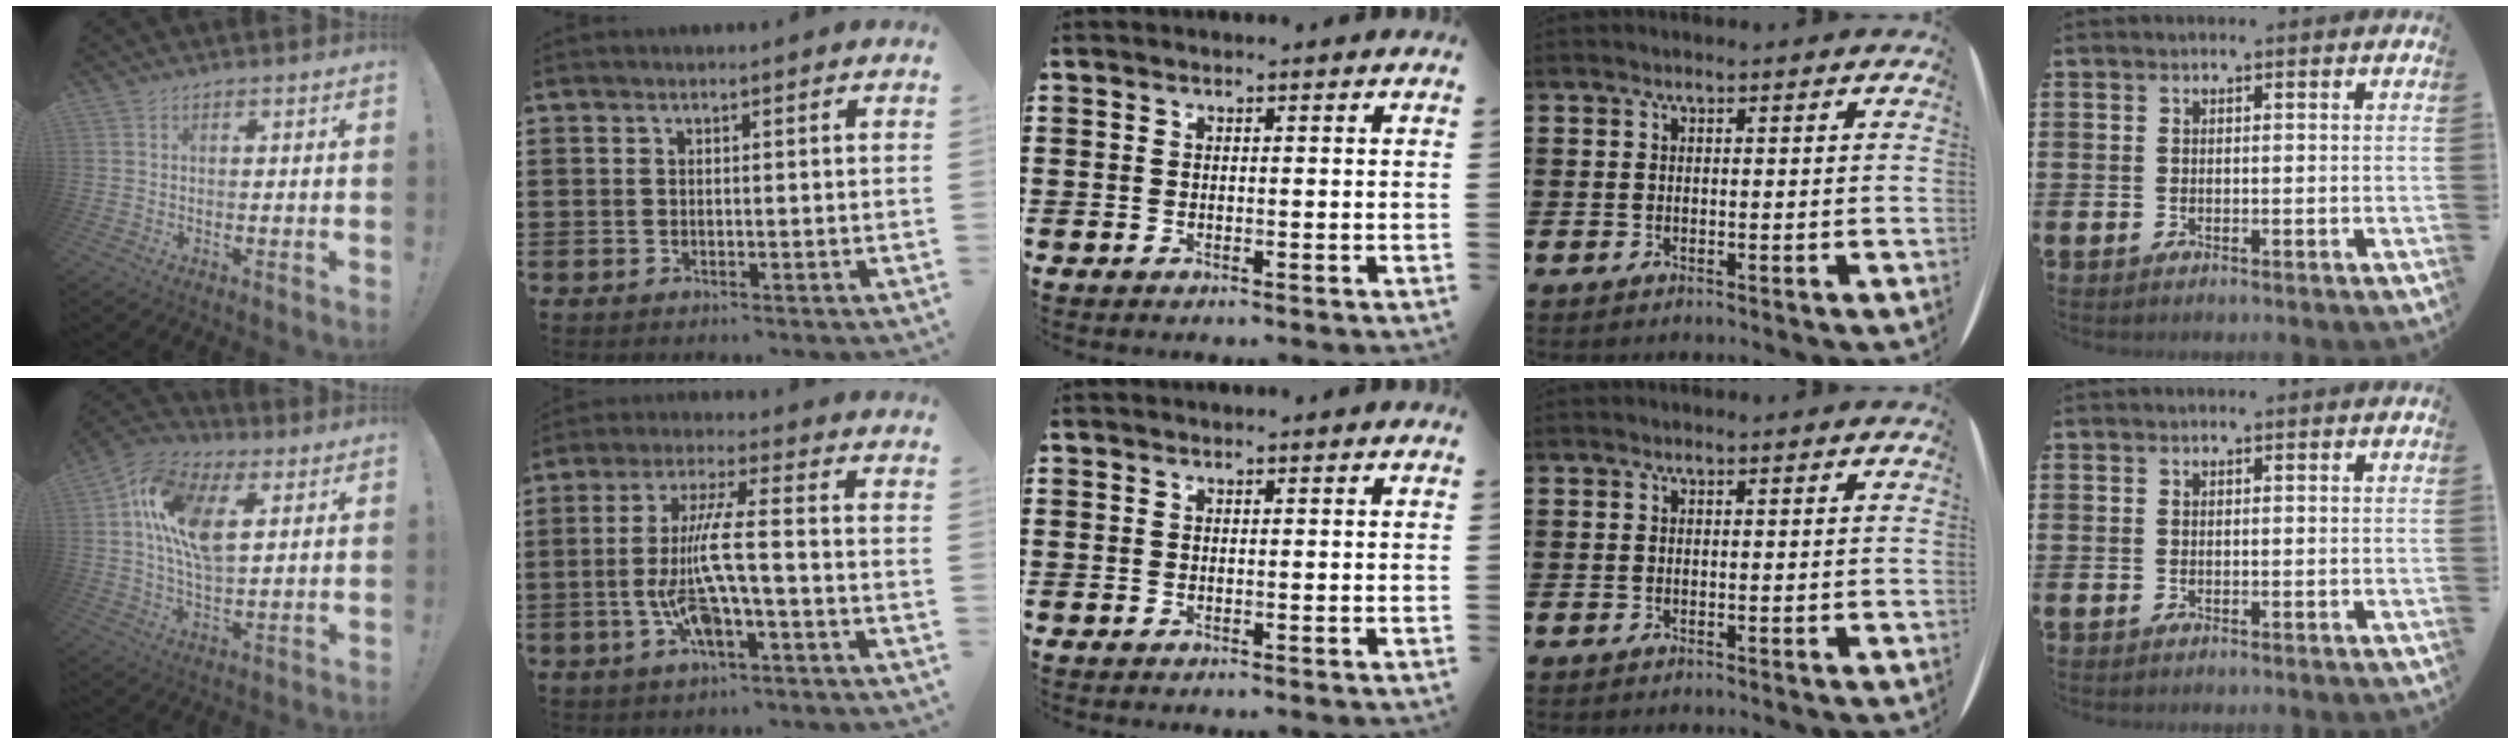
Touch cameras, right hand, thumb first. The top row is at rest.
{"thumb": {"total": 16.3, "force": [4.9, 8.5, 13.1], "torque": [-0.245, 0.005, 0.086]}, "index": {"total": 10.1, "force": [-2.3, 1.3, 9.7], "torque": [-0.208, -0.012, -0.052]}}